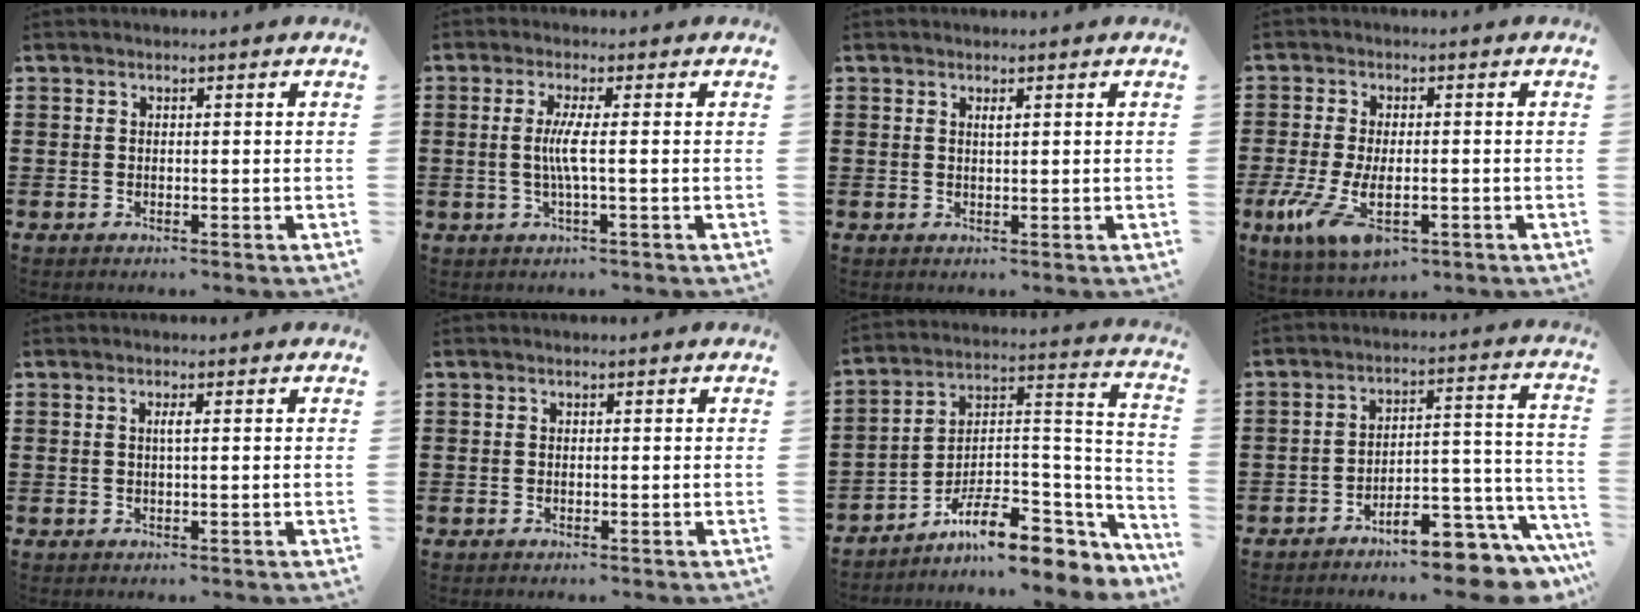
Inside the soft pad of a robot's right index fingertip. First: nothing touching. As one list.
[{"total": 3.9, "force": [-0.2, -0.3, 3.9], "torque": [-0.078, -0.010, -0.009]}, {"total": 0.7, "force": [0.3, 0.0, 0.6], "torque": [-0.012, -0.002, 0.006]}, {"total": 8.1, "force": [-2.7, 3.1, 6.9], "torque": [-0.156, -0.017, -0.048]}, {"total": 1.2, "force": [0.2, -0.1, 1.1], "torque": [-0.022, -0.002, 0.001]}, {"total": 0.0}, {"total": 11.0, "force": [-7.4, 4.3, 6.9], "torque": [-0.113, 0.017, -0.130]}, {"total": 8.7, "force": [-7.9, 1.2, 3.6], "torque": [-0.045, 0.013, -0.149]}]